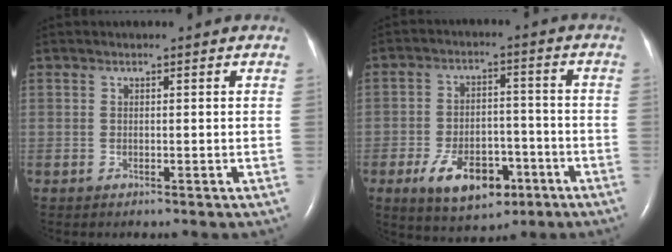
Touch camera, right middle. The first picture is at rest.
{"total": 10.3, "force": [-5.1, 5.5, 7.0], "torque": [-0.124, 0.003, -0.075]}